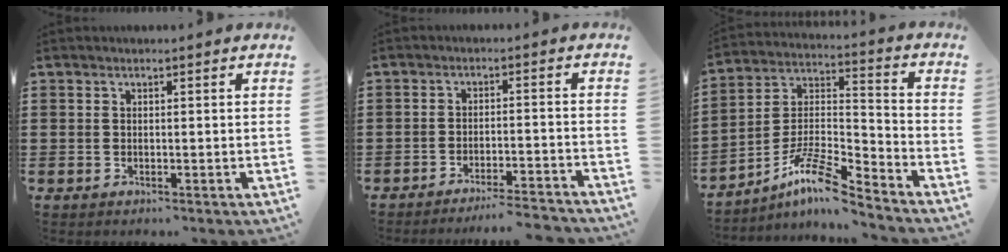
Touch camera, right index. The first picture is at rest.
{"total": 4.1, "force": [-3.9, -0.6, 0.9], "torque": [-0.017, -0.009, -0.080]}
{"total": 10.4, "force": [-8.4, 1.3, 6.0], "torque": [-0.128, 0.004, -0.169]}